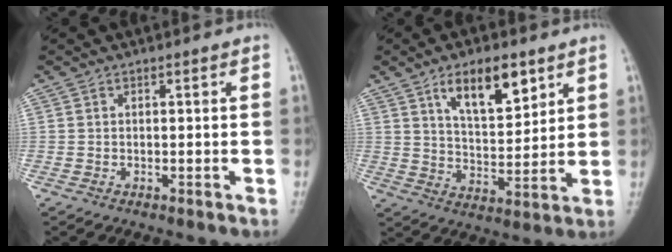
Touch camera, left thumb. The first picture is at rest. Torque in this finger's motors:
{"motor_torque": [1.39, 3.62, 1.08, -0.60, 0.40]}